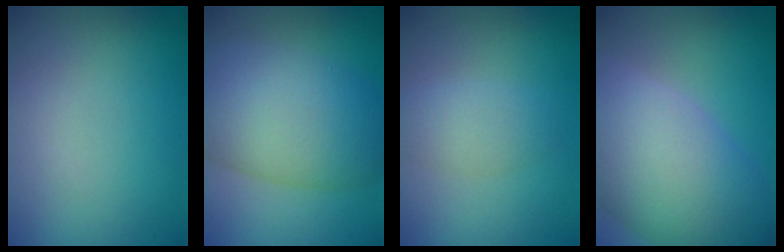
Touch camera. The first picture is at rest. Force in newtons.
{"total": 9.7, "press": 9.7, "slide": 0.3}
{"total": 1.9, "press": 1.9, "slide": 0.1}
{"total": 11.8, "press": 11.8, "slide": 0.8}